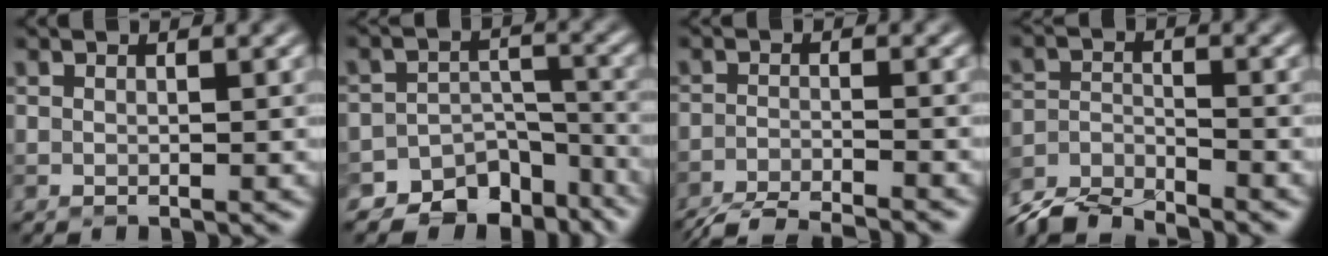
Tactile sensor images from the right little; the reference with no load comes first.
{"total": 8.3, "force": [-6.7, 4.8, 1.1], "torque": [0.004, -0.003, -0.083]}
{"total": 7.0, "force": [-6.5, 1.0, 2.3], "torque": [-0.045, -0.017, -0.107]}
{"total": 4.9, "force": [-4.7, 0.8, 1.3], "torque": [-0.027, -0.007, -0.099]}